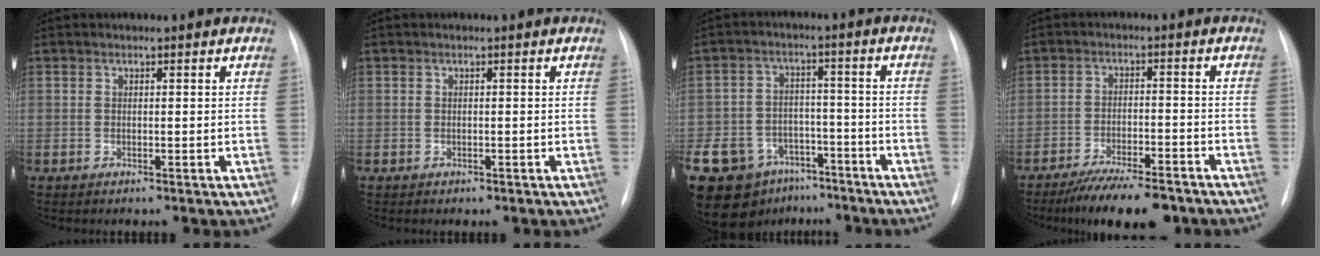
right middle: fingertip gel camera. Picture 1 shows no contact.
{"total": 0.6, "force": [-0.3, 0.5, 0.1], "torque": [-0.007, 0.002, -0.002]}
{"total": 19.7, "force": [-11.9, 13.5, 8.0], "torque": [-0.220, 0.012, -0.179]}
{"total": 11.5, "force": [-9.3, 2.7, 6.3], "torque": [-0.096, -0.014, -0.143]}